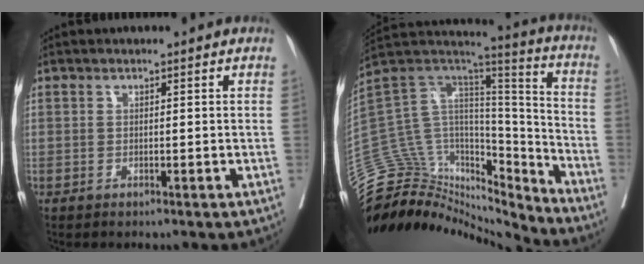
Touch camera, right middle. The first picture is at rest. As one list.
[{"total": 24.5, "force": [-23.2, 6.8, 4.4], "torque": [-0.109, 0.069, -0.371]}]